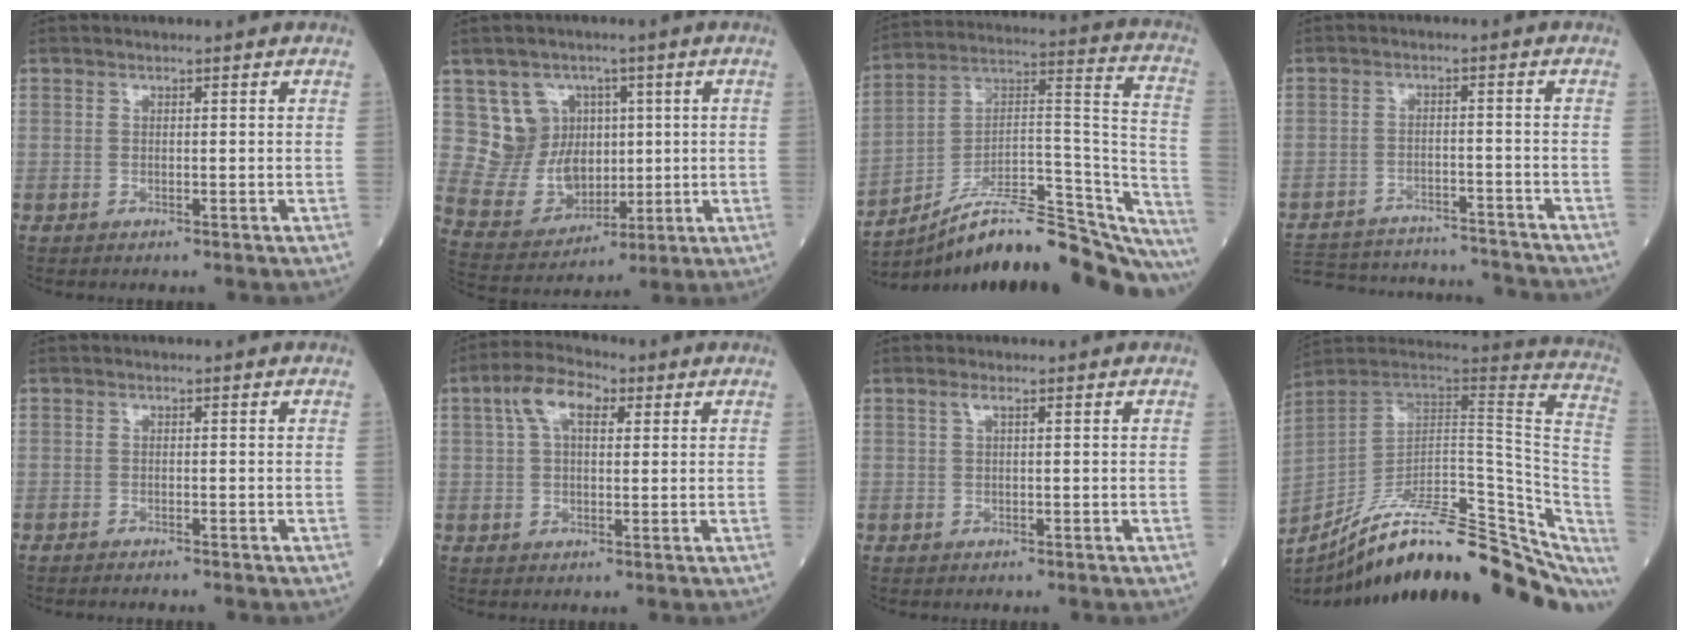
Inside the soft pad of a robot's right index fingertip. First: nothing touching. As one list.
[{"total": 9.6, "force": [2.8, 8.7, 3.0], "torque": [-0.067, 0.028, 0.072]}, {"total": 27.6, "force": [-23.2, 4.5, 14.3], "torque": [-0.139, 0.039, -0.341]}, {"total": 20.5, "force": [-19.5, 3.0, 5.8], "torque": [-0.137, -0.011, -0.272]}, {"total": 2.3, "force": [-2.1, -0.1, 0.9], "torque": [-0.014, -0.002, -0.025]}, {"total": 6.5, "force": [2.5, 2.9, 5.2], "torque": [-0.108, 0.027, 0.043]}, {"total": 0.8, "force": [0.4, -0.1, 0.7], "torque": [-0.019, 0.006, 0.008]}, {"total": 29.6, "force": [-22.1, 8.0, 18.0], "torque": [-0.205, 0.001, -0.313]}]